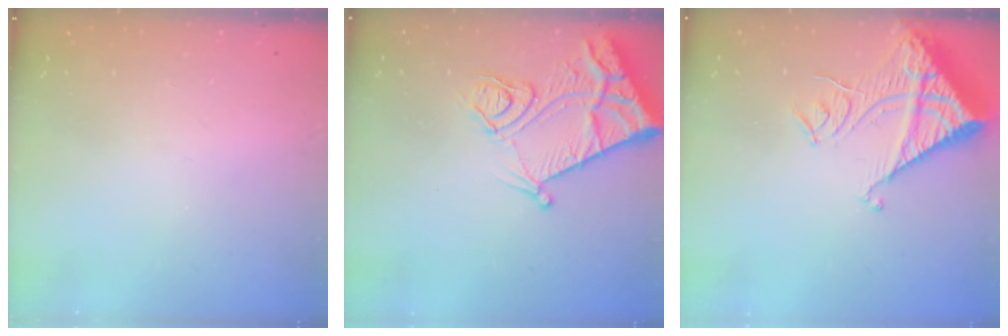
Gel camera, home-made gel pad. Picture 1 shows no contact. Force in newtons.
{"total": 13.7, "press": 13.7, "slide": 1.4}
{"total": 14.3, "press": 14.2, "slide": 1.6}